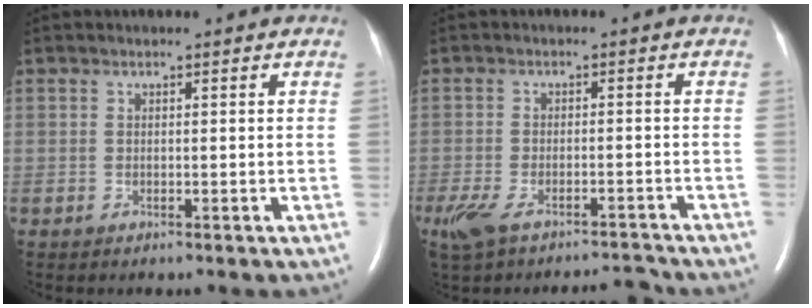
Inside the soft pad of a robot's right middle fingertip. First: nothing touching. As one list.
[{"total": 7.5, "force": [-6.4, 1.9, 3.6], "torque": [-0.077, -0.007, -0.113]}]